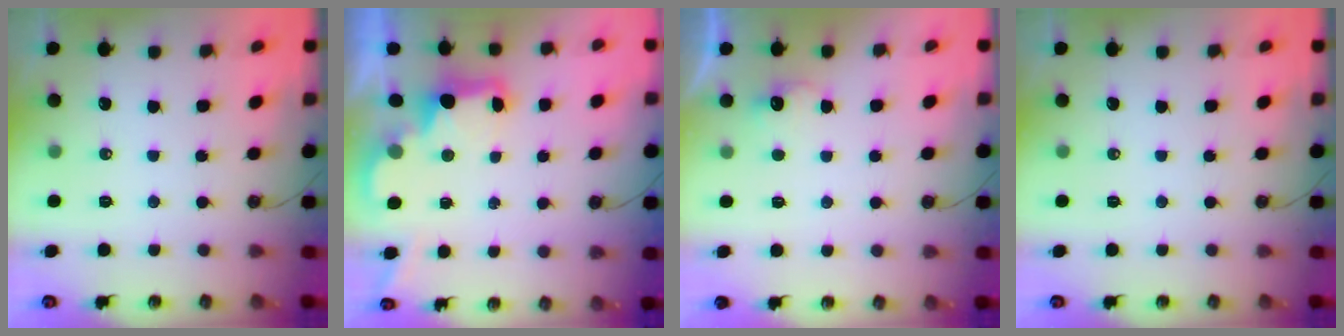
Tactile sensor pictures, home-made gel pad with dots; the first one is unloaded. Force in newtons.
{"total": 2.7, "press": 2.7, "slide": 0.6}
{"total": 5.7, "press": 5.6, "slide": 0.9}
{"total": 0.0}